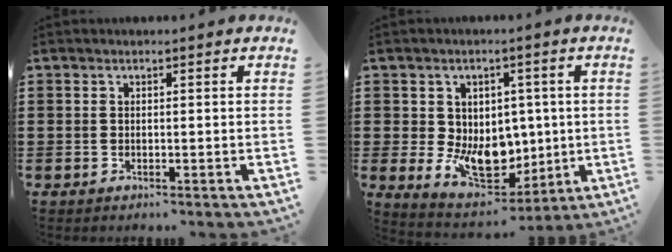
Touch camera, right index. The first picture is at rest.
{"total": 10.2, "force": [-0.5, 7.6, 6.8], "torque": [-0.118, 0.000, 0.001]}